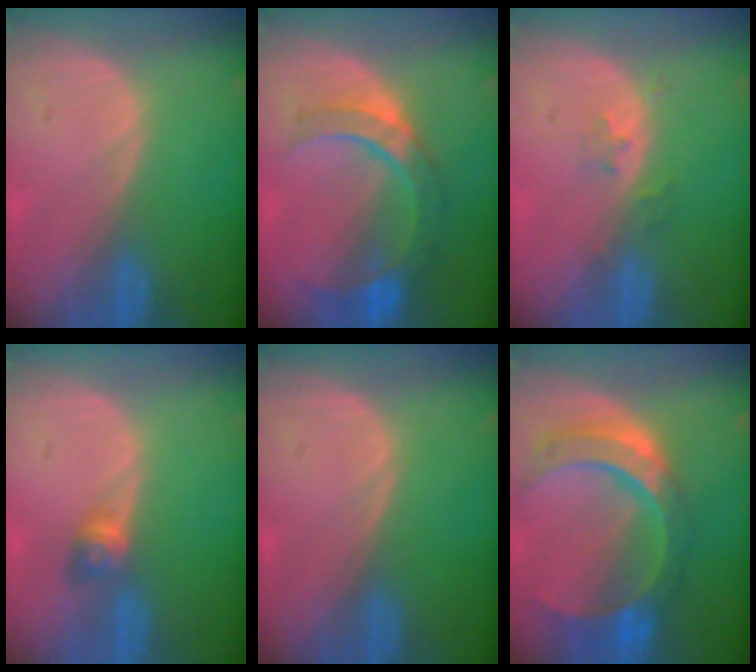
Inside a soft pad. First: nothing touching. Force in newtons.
{"total": 8.3, "press": 7.9, "slide": 2.5}
{"total": 2.1, "press": 1.8, "slide": 1.2}
{"total": 2.9, "press": 2.5, "slide": 1.5}
{"total": 0.0}
{"total": 10.9, "press": 9.2, "slide": 6.0}